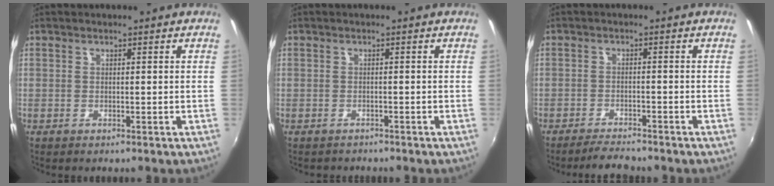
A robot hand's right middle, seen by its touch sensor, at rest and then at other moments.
{"total": 1.0, "force": [-0.9, 0.3, 0.1], "torque": [-0.006, -0.007, -0.014]}
{"total": 4.5, "force": [-4.2, 0.6, 1.5], "torque": [-0.047, -0.009, -0.071]}